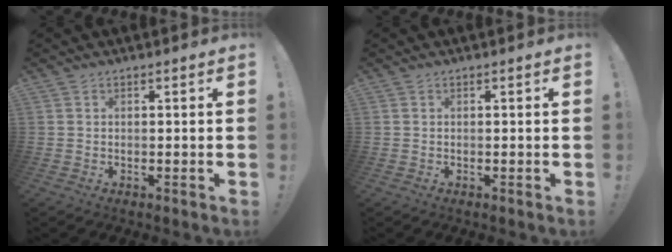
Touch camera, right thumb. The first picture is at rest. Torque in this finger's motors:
{"motor_torque": [0.00, 0.00, -0.16, 0.16, 0.03]}